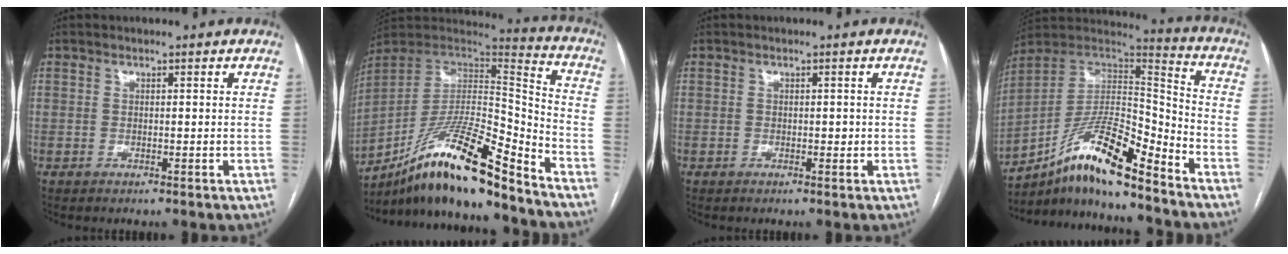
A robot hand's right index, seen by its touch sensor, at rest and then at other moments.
{"total": 20.0, "force": [-15.1, 1.7, 13.0], "torque": [-0.234, 0.006, -0.271]}
{"total": 0.8, "force": [-0.1, 0.5, 0.6], "torque": [-0.006, 0.001, -0.003]}
{"total": 17.1, "force": [-12.2, 2.3, 11.8], "torque": [-0.208, 0.020, -0.213]}